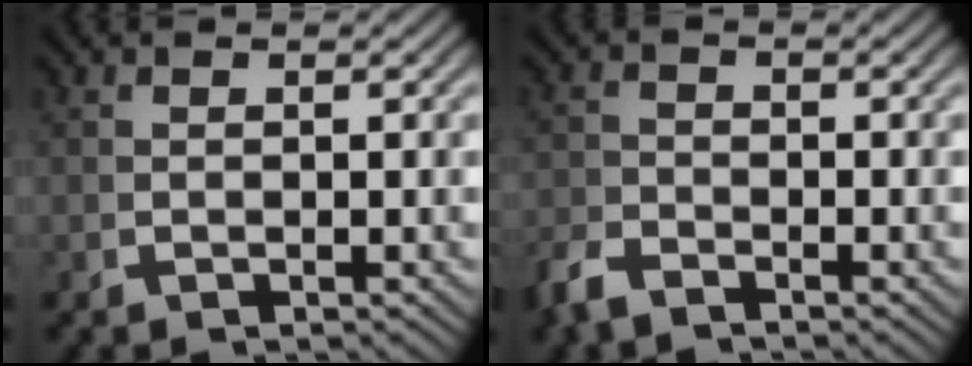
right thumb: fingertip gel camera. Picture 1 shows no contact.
{"total": 2.0, "force": [-1.9, 0.3, 0.3], "torque": [0.002, -0.002, -0.041]}